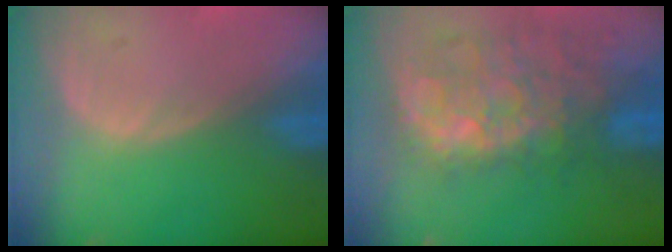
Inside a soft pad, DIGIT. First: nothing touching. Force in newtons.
{"total": 10.7, "press": 10.1, "slide": 3.6}